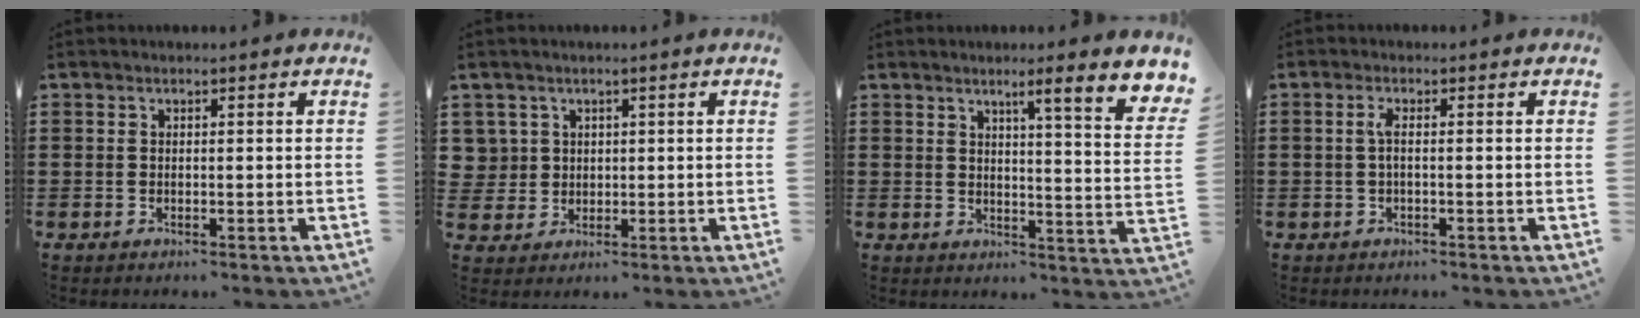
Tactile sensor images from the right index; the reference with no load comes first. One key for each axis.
{"total": 3.1, "fx": 0.9, "fy": 3.0, "fz": 0.0, "tx": -0.018, "ty": 0.011, "tz": 0.016}
{"total": 5.5, "fx": 3.3, "fy": -0.4, "fz": 4.4, "tx": -0.075, "ty": -0.030, "tz": 0.041}
{"total": 1.7, "fx": -0.2, "fy": 0.2, "fz": 1.7, "tx": -0.042, "ty": -0.003, "tz": -0.006}